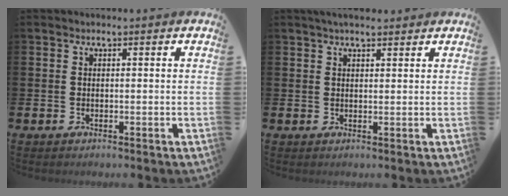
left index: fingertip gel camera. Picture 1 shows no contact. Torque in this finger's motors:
{"motor_torque": [0.45, -0.32, -0.04, 0.02]}